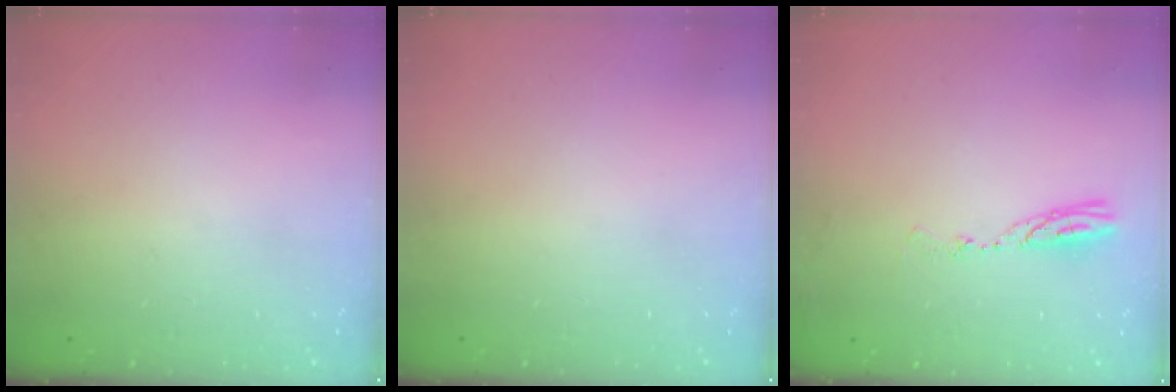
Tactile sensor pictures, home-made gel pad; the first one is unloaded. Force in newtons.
{"total": 15.1, "press": 2.1, "slide": 14.9}
{"total": 5.0, "press": 5.0, "slide": 0.6}